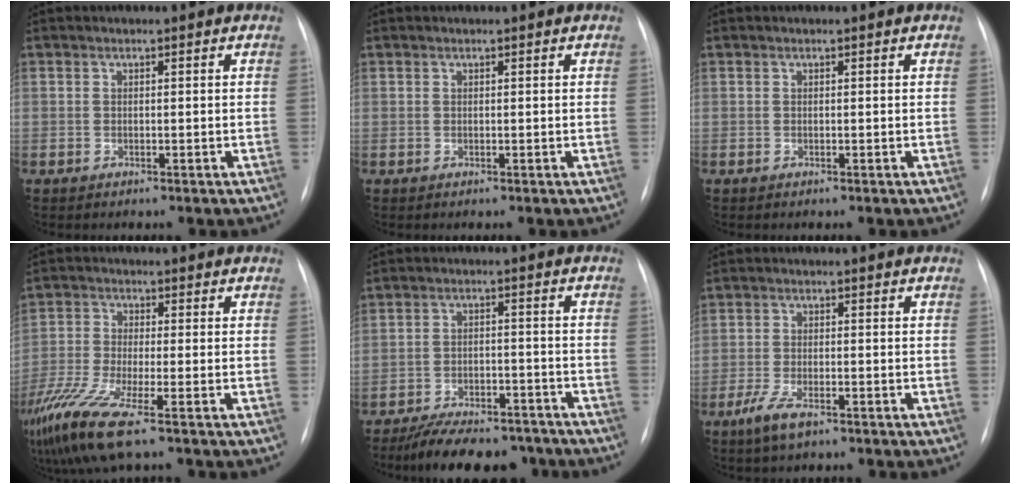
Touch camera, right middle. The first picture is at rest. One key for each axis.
{"total": 0.0}
{"total": 0.0}
{"total": 10.3, "fx": -6.4, "fy": 0.8, "fz": 8.0, "tx": -0.173, "ty": -0.031, "tz": -0.125}
{"total": 13.0, "fx": -11.4, "fy": 3.6, "fz": 5.3, "tx": -0.082, "ty": 0.005, "tz": -0.166}
{"total": 4.4, "fx": -2.7, "fy": 1.3, "fz": 3.2, "tx": -0.076, "ty": -0.008, "tz": -0.048}